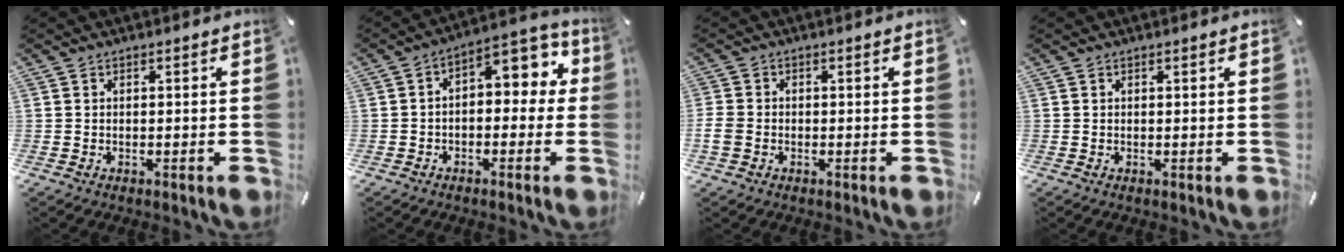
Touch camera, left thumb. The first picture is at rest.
{"total": 6.0, "force": [1.1, 4.3, 4.0], "torque": [-0.040, -0.019, 0.010]}
{"total": 2.7, "force": [-0.7, 2.1, 1.5], "torque": [-0.030, 0.002, -0.013]}
{"total": 0.0}